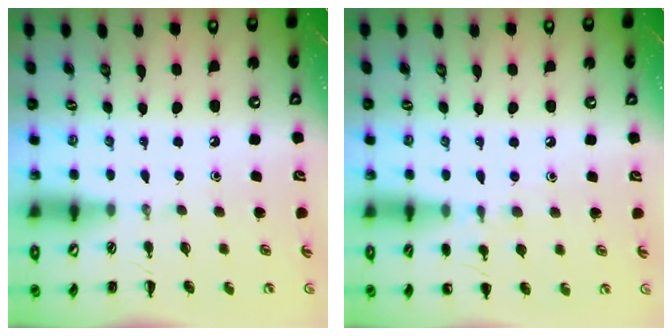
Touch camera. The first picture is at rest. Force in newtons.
{"total": 6.3, "press": 6.1, "slide": 1.7}